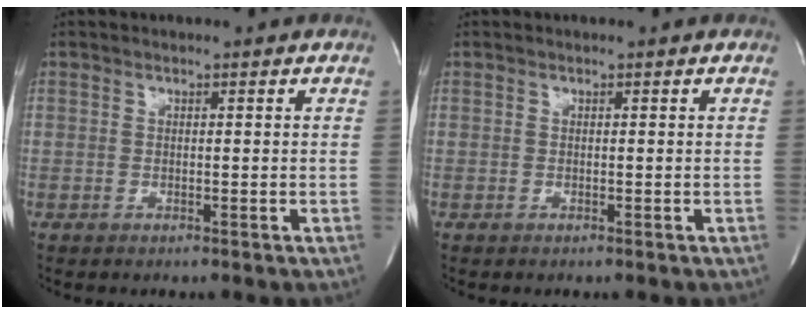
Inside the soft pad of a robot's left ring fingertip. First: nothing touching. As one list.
[{"total": 0.0}]